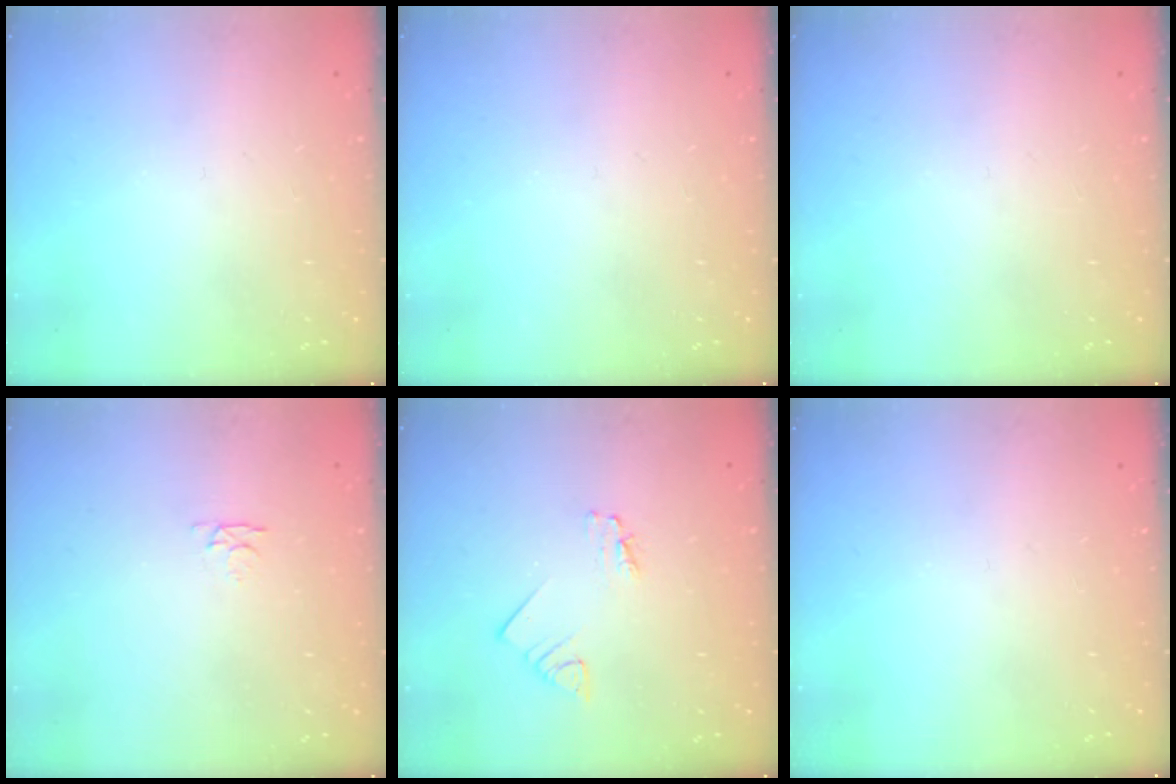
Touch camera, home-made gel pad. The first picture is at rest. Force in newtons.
{"total": 0.0}
{"total": 0.0}
{"total": 3.4, "press": 3.3, "slide": 0.5}
{"total": 2.4, "press": 2.4, "slide": 0.1}
{"total": 0.0}